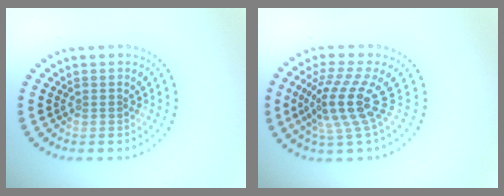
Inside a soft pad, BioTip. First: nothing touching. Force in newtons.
{"total": 4.6, "press": 3.2, "slide": 3.3}